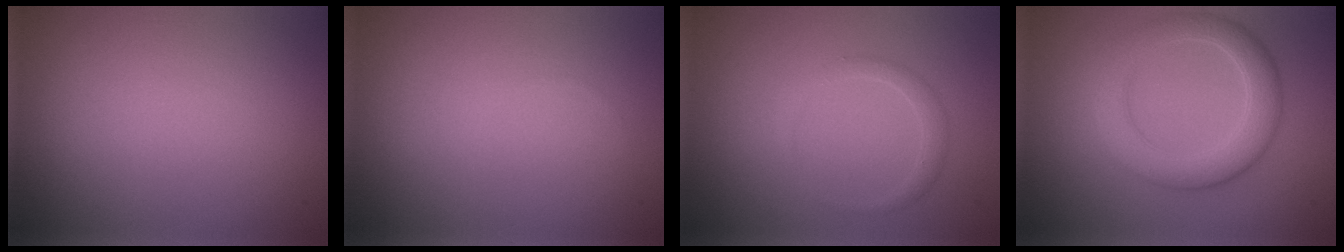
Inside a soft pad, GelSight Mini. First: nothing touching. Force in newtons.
{"total": 0.0}
{"total": 1.3, "press": 1.3, "slide": 0.1}
{"total": 4.5, "press": 4.5, "slide": 0.1}